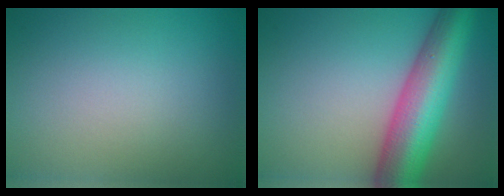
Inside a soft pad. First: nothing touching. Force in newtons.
{"total": 9.4, "press": 9.4, "slide": 0.3}